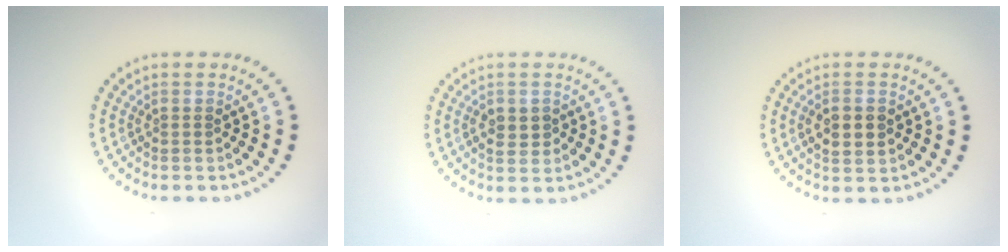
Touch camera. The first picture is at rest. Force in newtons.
{"total": 2.2, "press": 2.2, "slide": 0.1}
{"total": 2.6, "press": 2.6, "slide": 0.2}